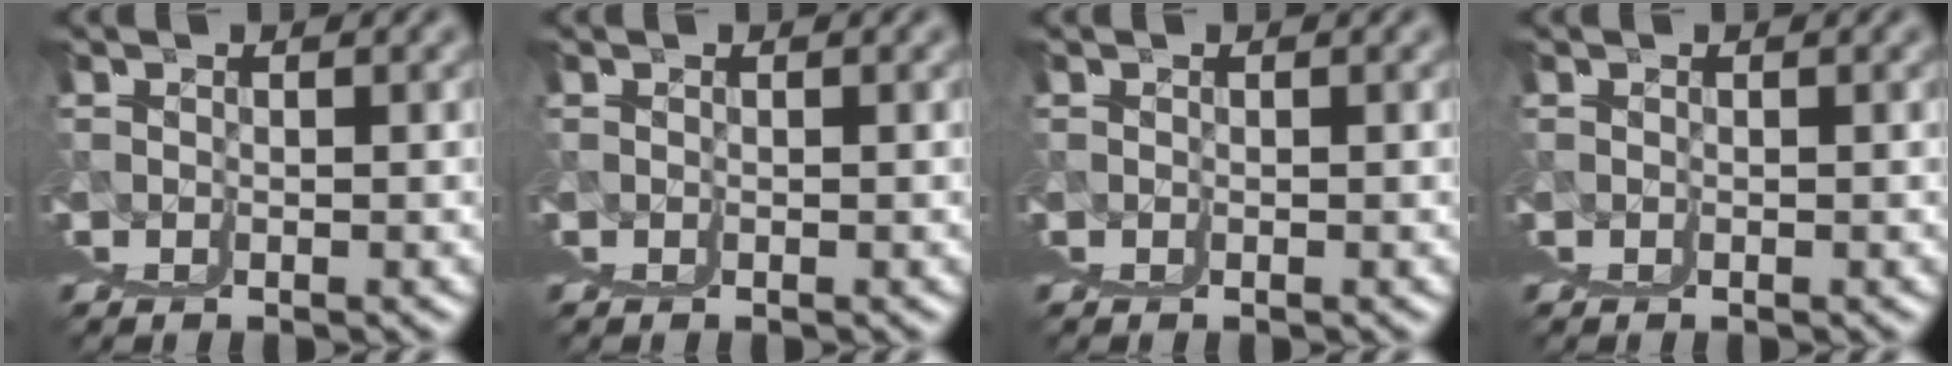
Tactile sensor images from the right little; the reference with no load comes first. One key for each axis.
{"total": 0.0}
{"total": 0.0}
{"total": 0.0}